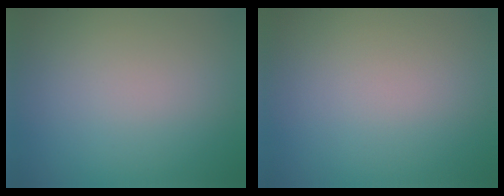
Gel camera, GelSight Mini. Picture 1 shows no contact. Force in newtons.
{"total": 0.0}